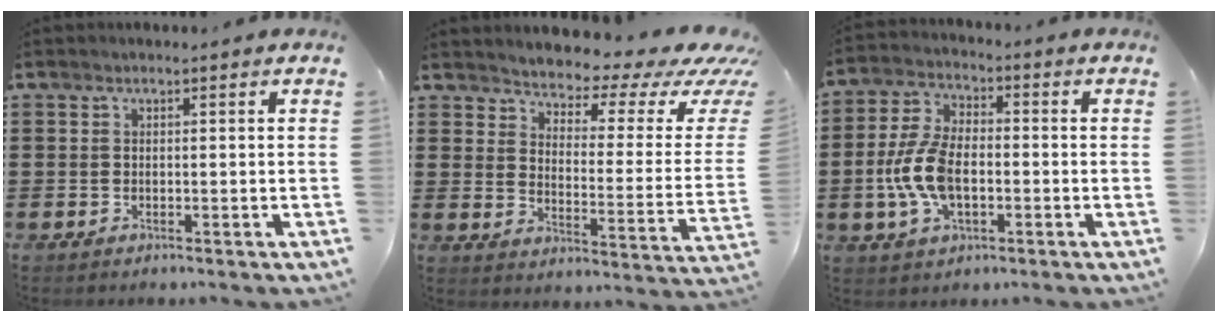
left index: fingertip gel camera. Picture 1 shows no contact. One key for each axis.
{"total": 3.9, "fx": 3.5, "fy": 1.0, "fz": 1.5, "tx": -0.044, "ty": -0.036, "tz": 0.053}
{"total": 9.0, "fx": -1.7, "fy": 4.8, "fz": 7.5, "tx": -0.183, "ty": -0.003, "tz": -0.039}